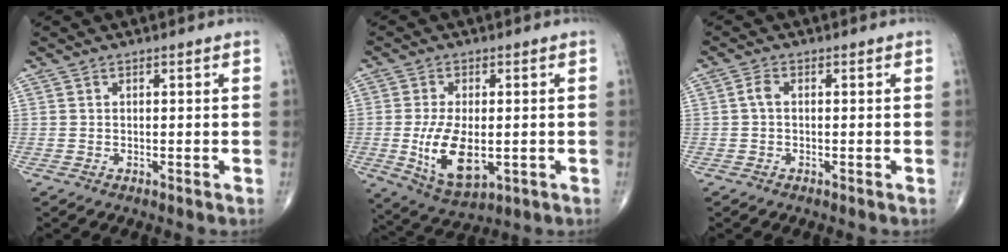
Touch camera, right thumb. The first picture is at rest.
{"total": 11.0, "force": [-1.6, 5.6, 9.4], "torque": [-0.169, -0.015, -0.015]}
{"total": 1.6, "force": [-0.1, 0.9, 1.4], "torque": [-0.027, 0.003, -0.005]}